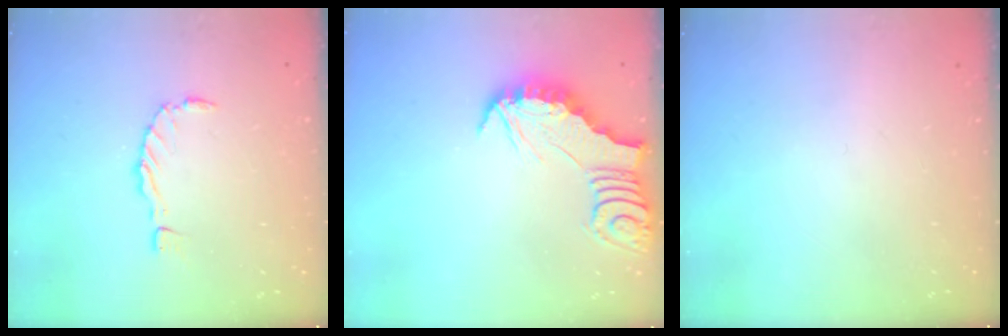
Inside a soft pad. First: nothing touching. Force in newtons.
{"total": 2.9, "press": 2.8, "slide": 0.3}
{"total": 0.0}